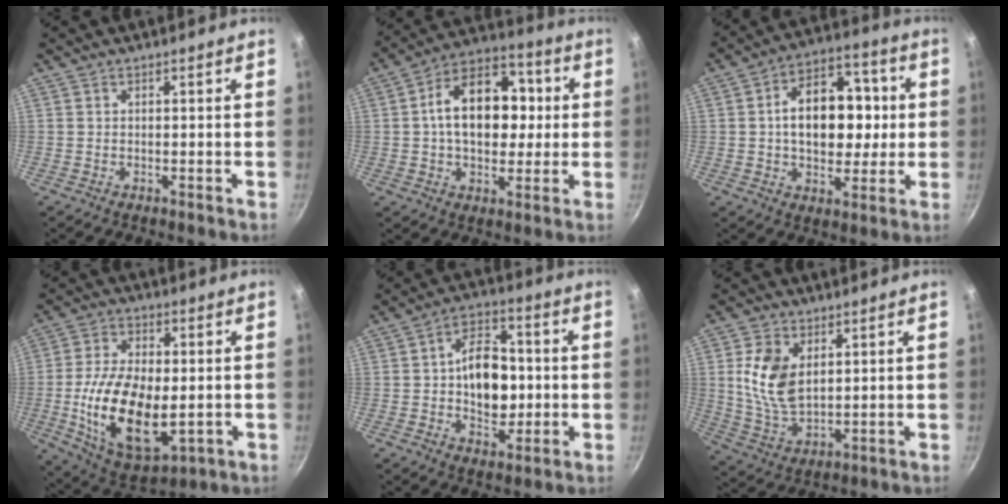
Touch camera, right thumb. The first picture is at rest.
{"total": 17.6, "force": [1.5, 11.9, 12.8], "torque": [-0.157, 0.028, 0.009]}
{"total": 16.9, "force": [1.0, 11.6, 12.3], "torque": [-0.140, 0.026, 0.007]}
{"total": 19.3, "force": [-2.1, 10.7, 15.9], "torque": [-0.283, -0.003, -0.025]}
{"total": 12.7, "force": [-0.3, 8.5, 9.5], "torque": [-0.108, 0.013, -0.013]}
{"total": 11.0, "force": [2.8, 6.9, 8.1], "torque": [-0.147, -0.022, 0.063]}